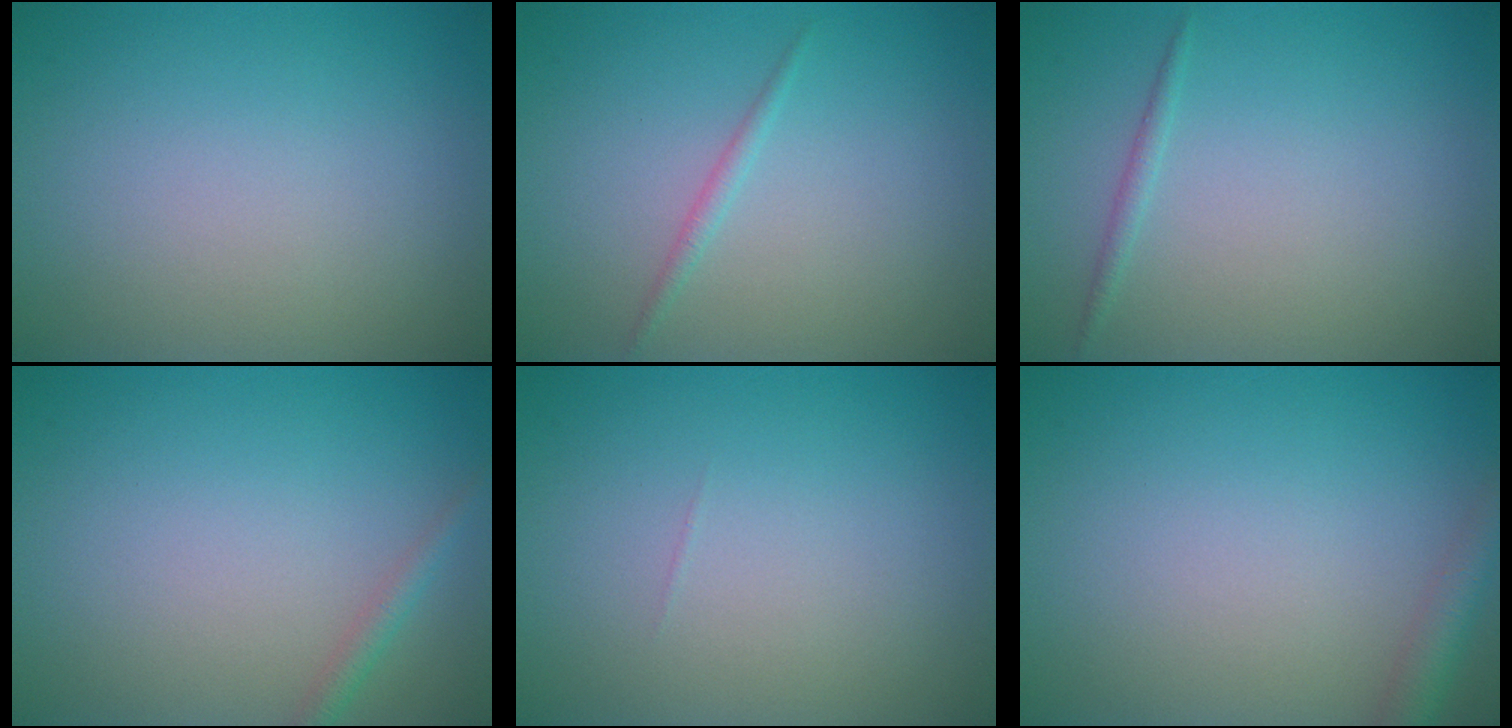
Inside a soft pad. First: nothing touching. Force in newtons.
{"total": 0.9, "press": 0.9, "slide": 0.0}
{"total": 0.8, "press": 0.8, "slide": 0.1}
{"total": 1.3, "press": 1.3, "slide": 0.1}
{"total": 0.0}
{"total": 2.4, "press": 2.4, "slide": 0.1}